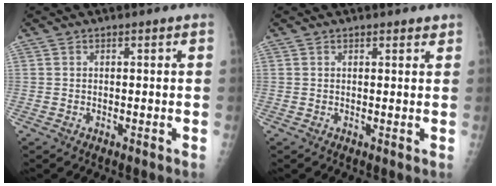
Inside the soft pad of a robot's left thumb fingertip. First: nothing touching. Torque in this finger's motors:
{"motor_torque": [-0.16, -0.03, -0.08, 0.02, 0.03]}